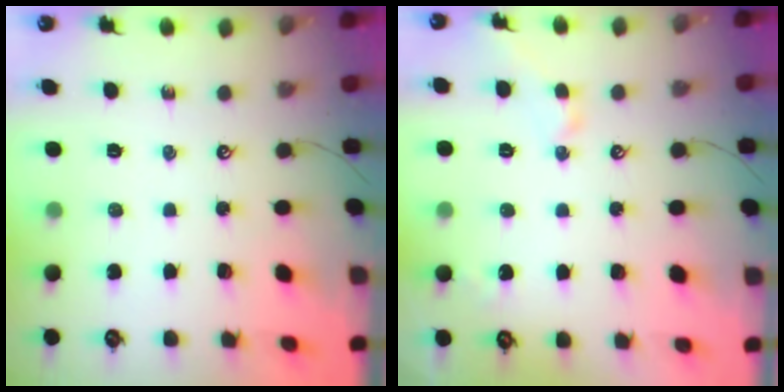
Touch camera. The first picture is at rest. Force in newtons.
{"total": 1.2, "press": 0.9, "slide": 0.7}